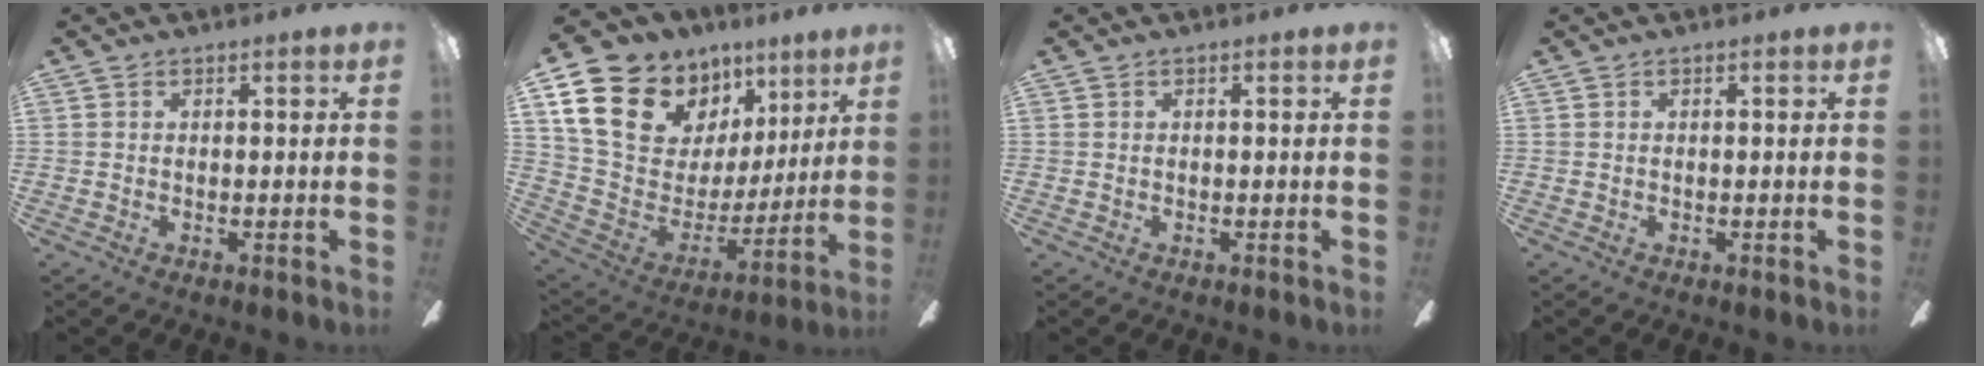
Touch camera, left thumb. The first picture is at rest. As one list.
[{"total": 19.6, "force": [10.7, 13.6, 9.2], "torque": [-0.166, -0.051, 0.214]}, {"total": 0.0}, {"total": 0.0}]